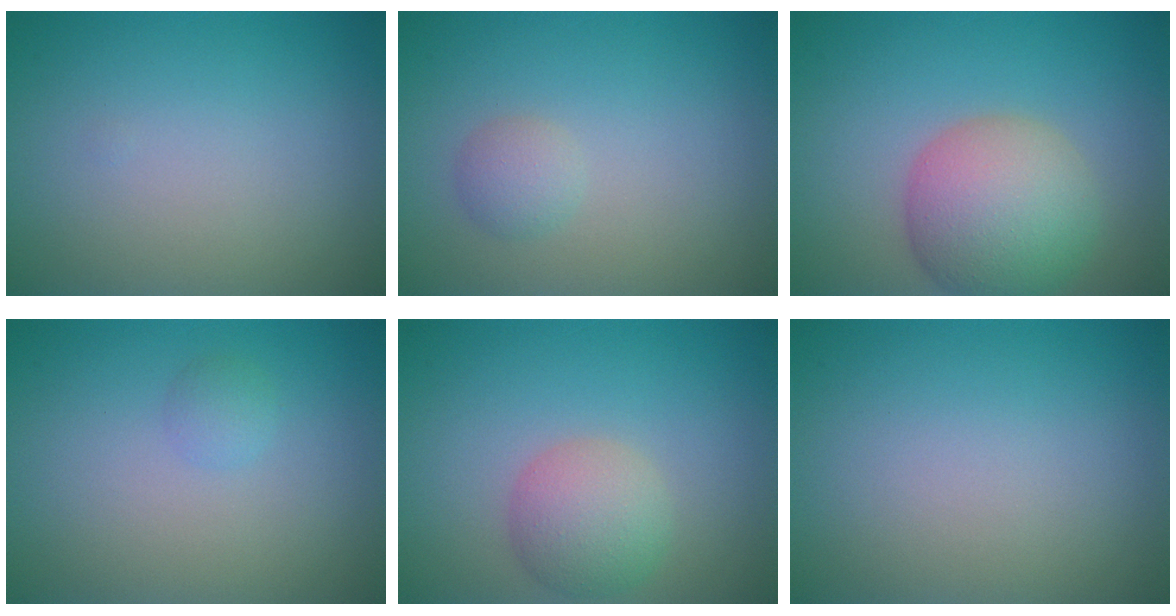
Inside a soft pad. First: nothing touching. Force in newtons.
{"total": 1.4, "press": 1.4, "slide": 0.1}
{"total": 7.2, "press": 7.2, "slide": 0.5}
{"total": 0.9, "press": 0.8, "slide": 0.1}
{"total": 3.6, "press": 3.6, "slide": 0.2}
{"total": 0.0}